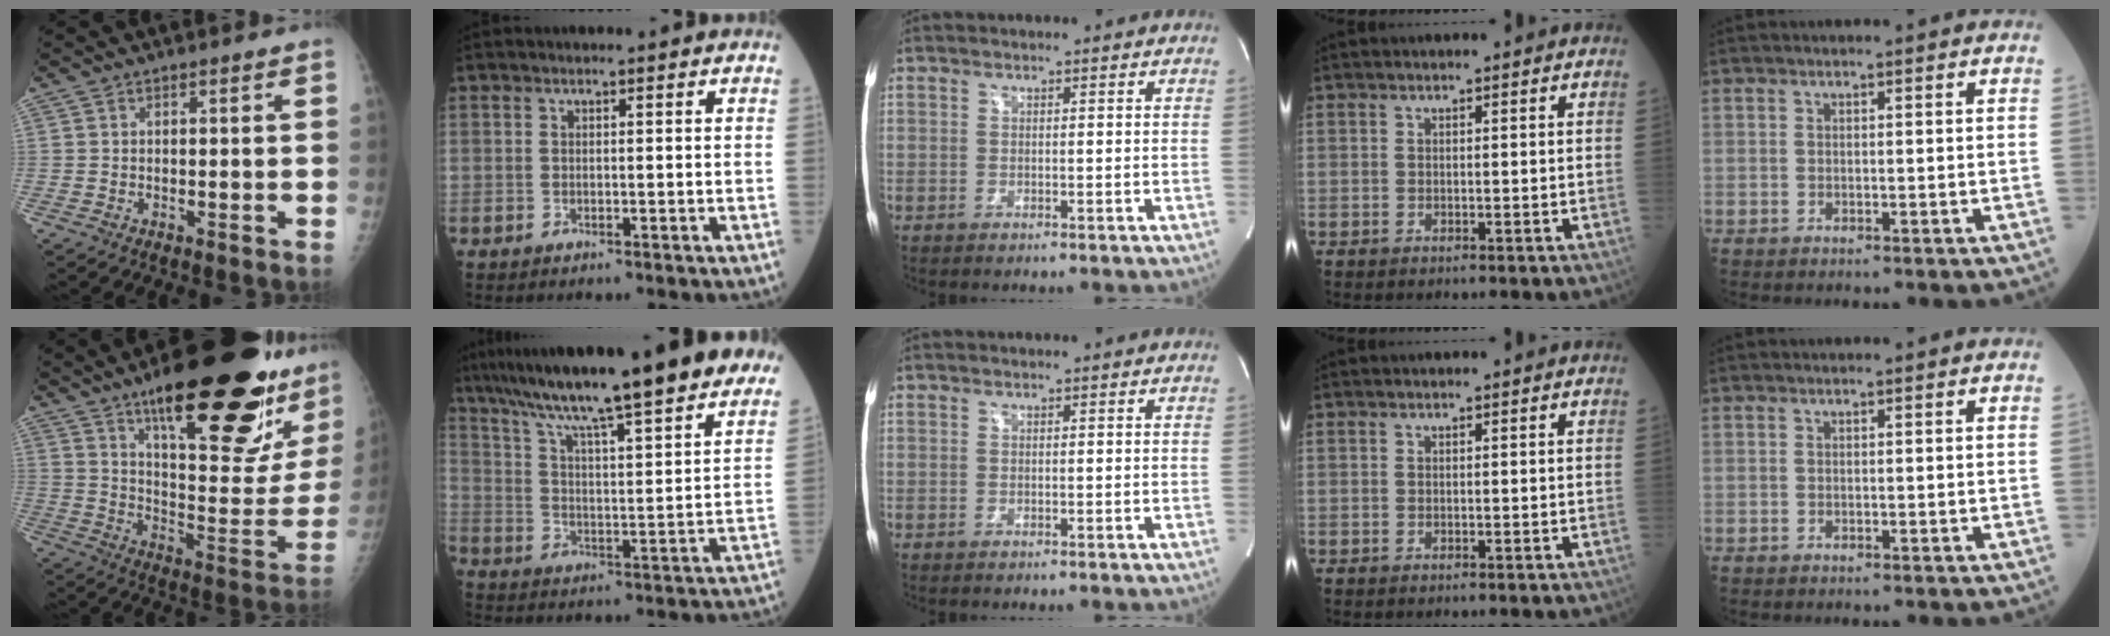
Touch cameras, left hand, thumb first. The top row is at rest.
{"thumb": {"total": 31.2, "force": [18.8, 8.6, 23.4], "torque": [-0.277, -0.069, 0.281]}, "index": {"total": 26.4, "force": [21.8, 1.6, 14.8], "torque": [-0.238, -0.006, 0.309]}}